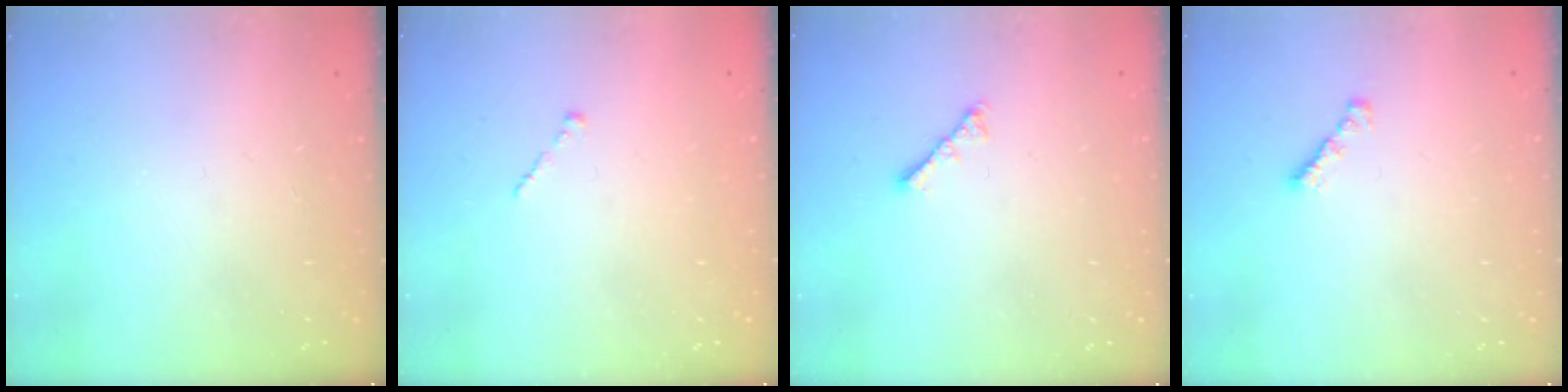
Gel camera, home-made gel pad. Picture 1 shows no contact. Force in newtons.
{"total": 0.0}
{"total": 3.4, "press": 3.4, "slide": 0.6}
{"total": 1.6, "press": 1.5, "slide": 0.4}